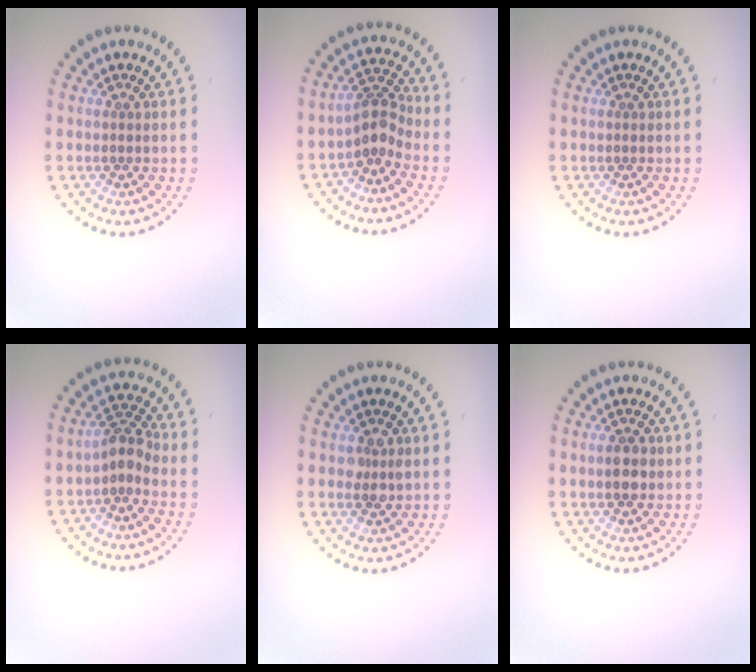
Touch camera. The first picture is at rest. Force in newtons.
{"total": 2.9, "press": 2.2, "slide": 1.8}
{"total": 0.0}
{"total": 2.4, "press": 2.0, "slide": 1.4}
{"total": 1.4, "press": 1.4, "slide": 0.1}
{"total": 2.5, "press": 2.5, "slide": 0.1}